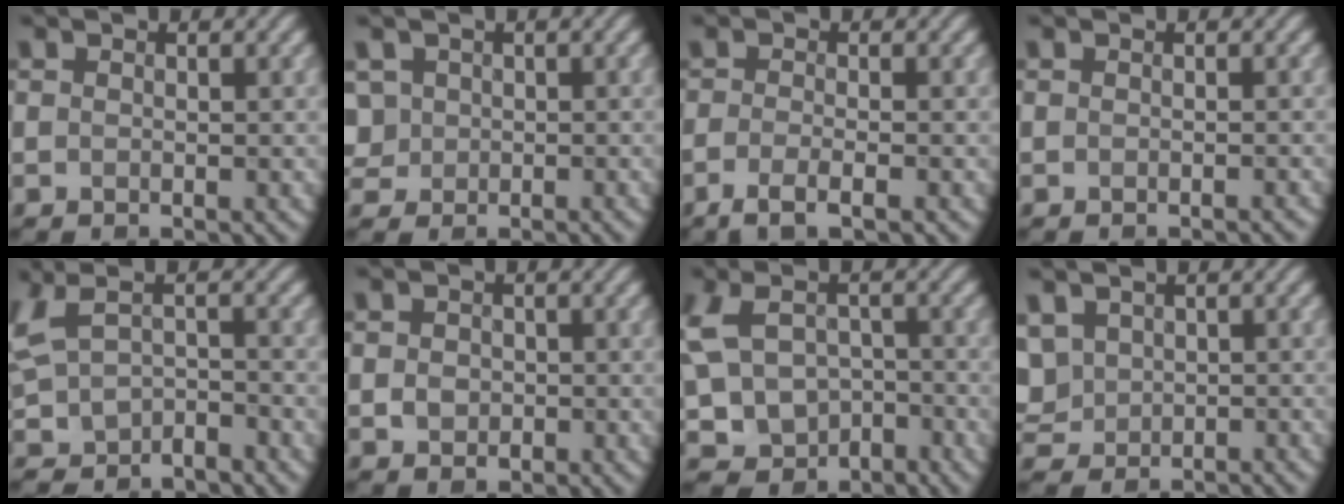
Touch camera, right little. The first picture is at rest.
{"total": 1.6, "force": [0.2, 1.5, -0.2], "torque": [0.002, 0.000, 0.010]}
{"total": 2.6, "force": [-1.5, 0.5, 2.1], "torque": [-0.034, -0.010, -0.033]}
{"total": 0.8, "force": [-0.5, 0.2, 0.6], "torque": [0.003, -0.006, -0.012]}
{"total": 3.8, "force": [-0.7, 2.5, 2.8], "torque": [-0.081, -0.014, -0.008]}
{"total": 1.2, "force": [-0.2, 1.1, 0.4], "torque": [-0.010, -0.001, -0.001]}
{"total": 7.7, "force": [-1.7, 6.0, 4.4], "torque": [-0.125, -0.017, -0.014]}
{"total": 2.7, "force": [0.4, 2.5, 1.0], "torque": [-0.031, -0.003, 0.021]}